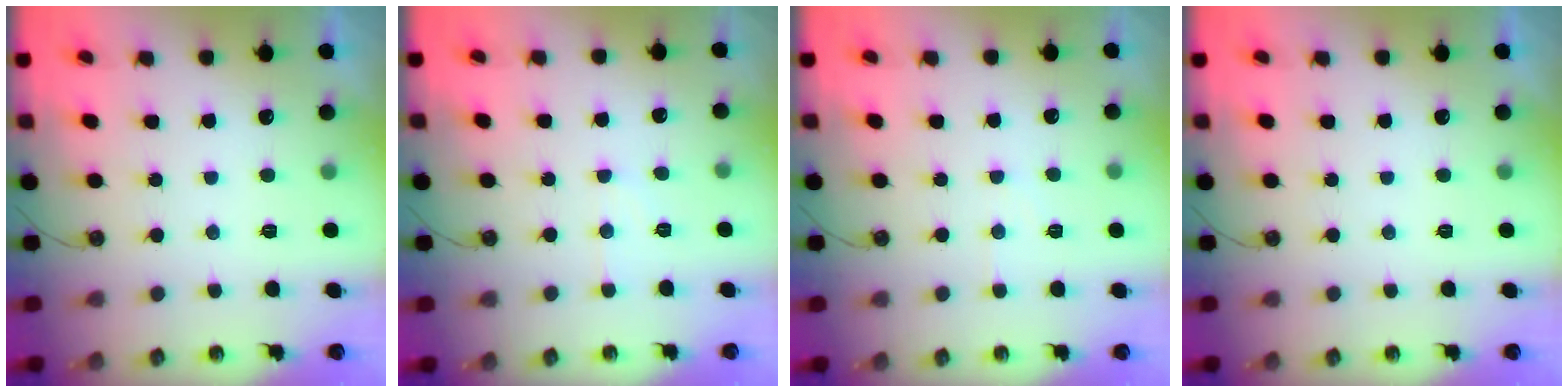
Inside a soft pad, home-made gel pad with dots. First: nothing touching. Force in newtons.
{"total": 5.8, "press": 5.8, "slide": 0.5}
{"total": 4.2, "press": 4.1, "slide": 0.6}
{"total": 0.0}